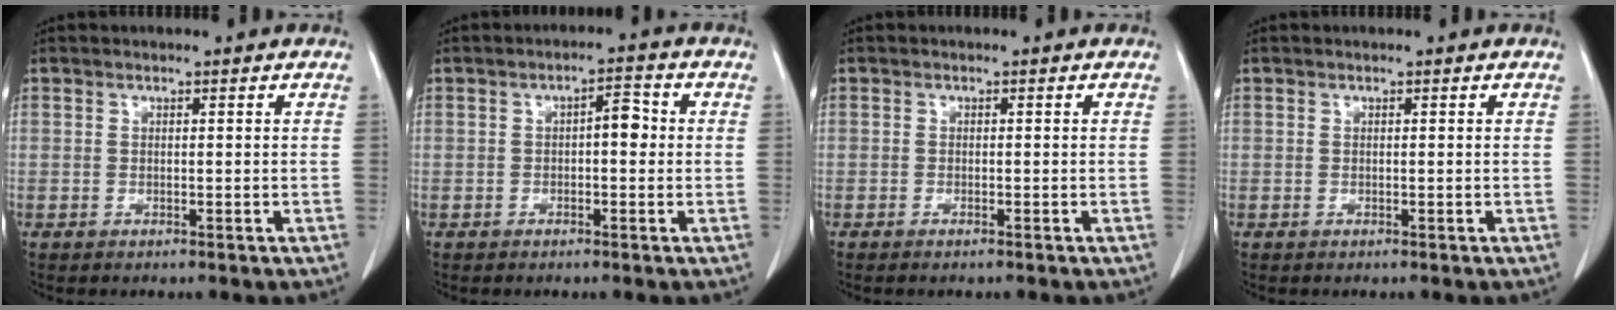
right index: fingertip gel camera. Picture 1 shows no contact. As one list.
[{"total": 3.4, "force": [0.1, 1.3, 3.1], "torque": [-0.045, 0.014, -0.001]}, {"total": 0.7, "force": [-0.5, 0.0, 0.5], "torque": [-0.010, -0.001, -0.009]}, {"total": 0.0}]